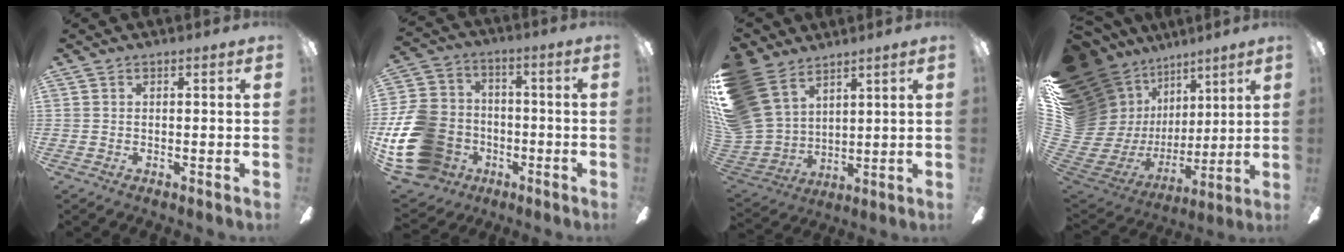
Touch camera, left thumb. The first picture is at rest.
{"total": 20.3, "force": [-6.6, 15.9, 10.8], "torque": [-0.231, 0.044, -0.096]}
{"total": 19.9, "force": [10.4, 13.7, 10.1], "torque": [-0.234, -0.052, 0.196]}
{"total": 20.5, "force": [8.8, 16.4, 8.6], "torque": [-0.167, -0.108, 0.226]}